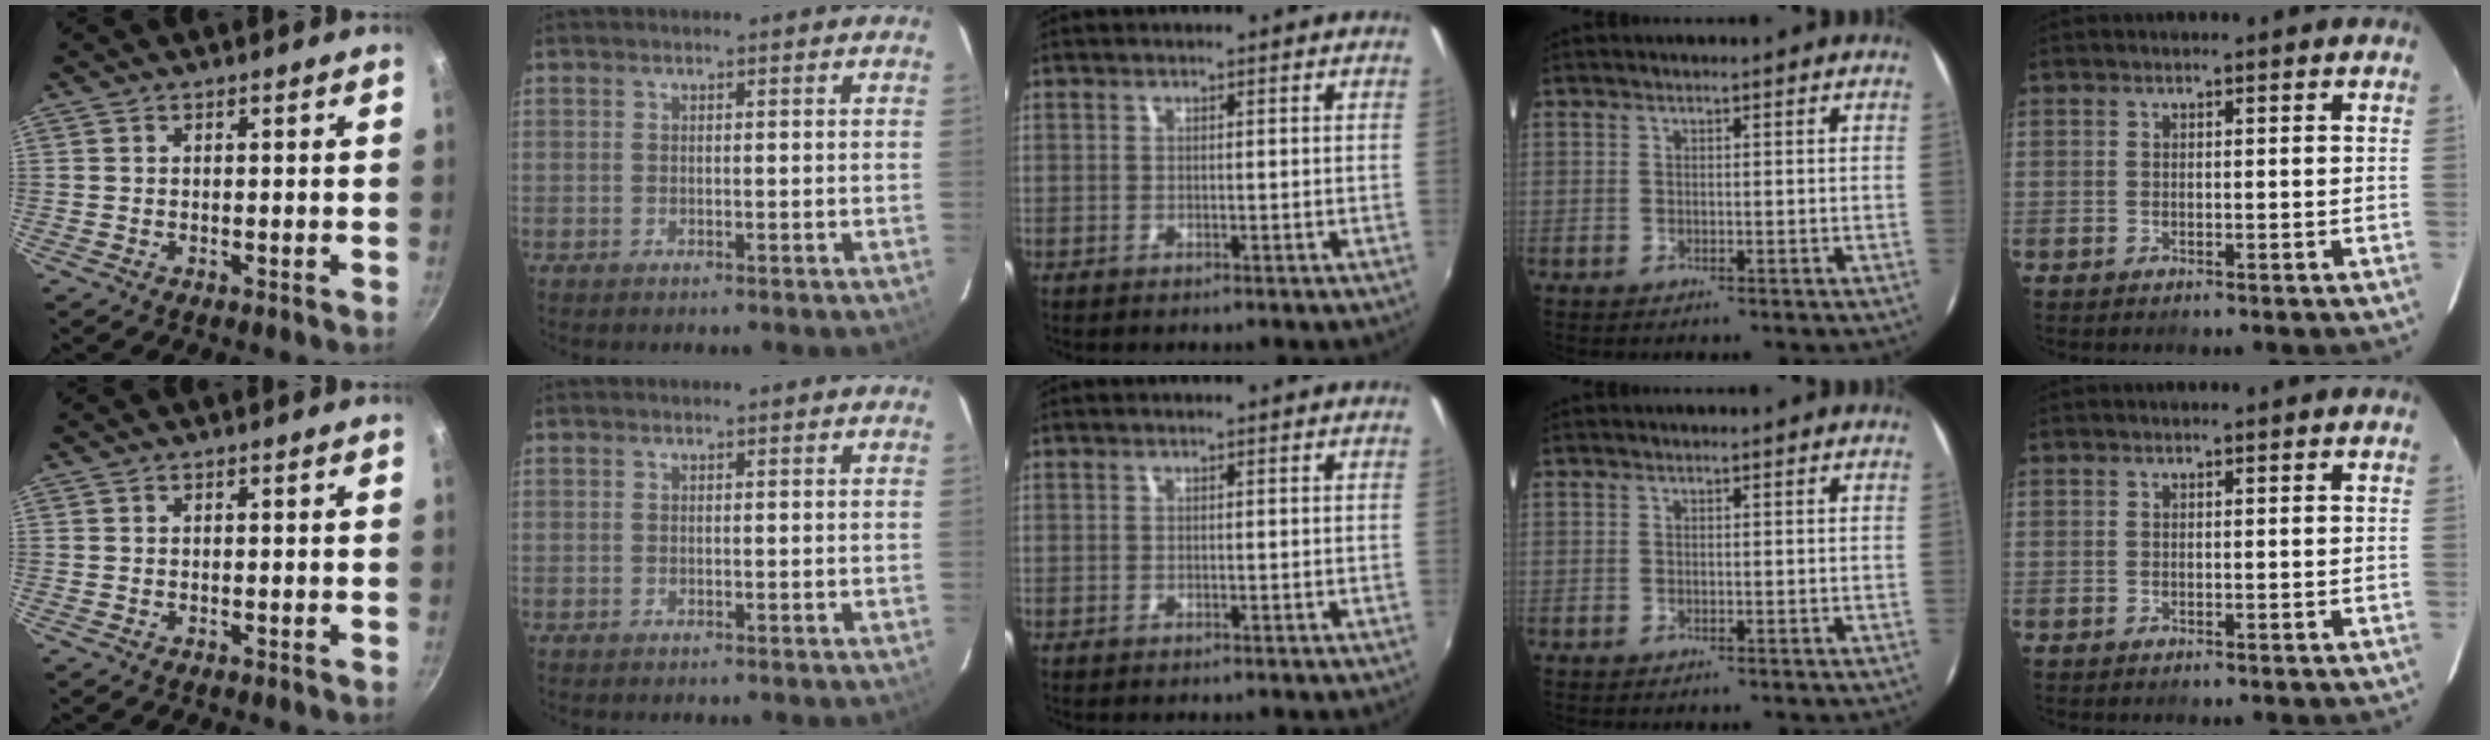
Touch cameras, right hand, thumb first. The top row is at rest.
{}